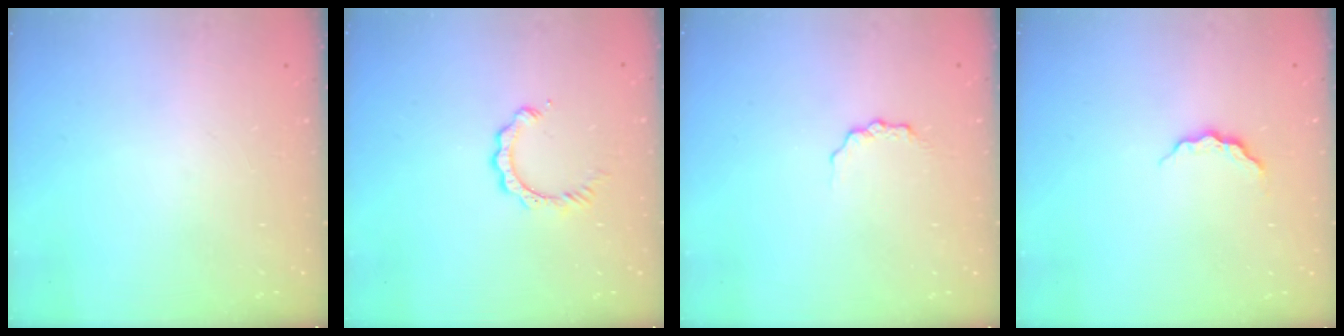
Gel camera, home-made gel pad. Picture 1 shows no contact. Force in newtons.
{"total": 4.7, "press": 4.7, "slide": 0.3}
{"total": 2.6, "press": 2.6, "slide": 0.4}
{"total": 5.1, "press": 5.0, "slide": 0.4}